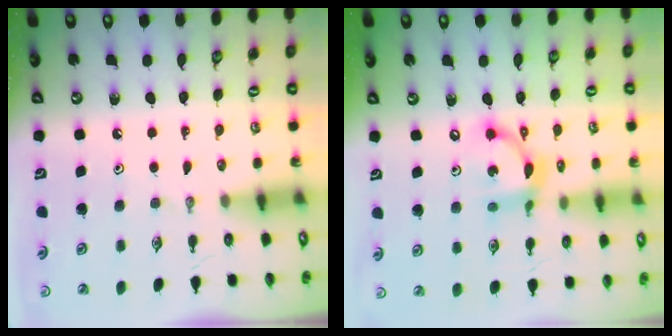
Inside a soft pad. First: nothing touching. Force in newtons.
{"total": 12.5, "press": 12.5, "slide": 0.5}